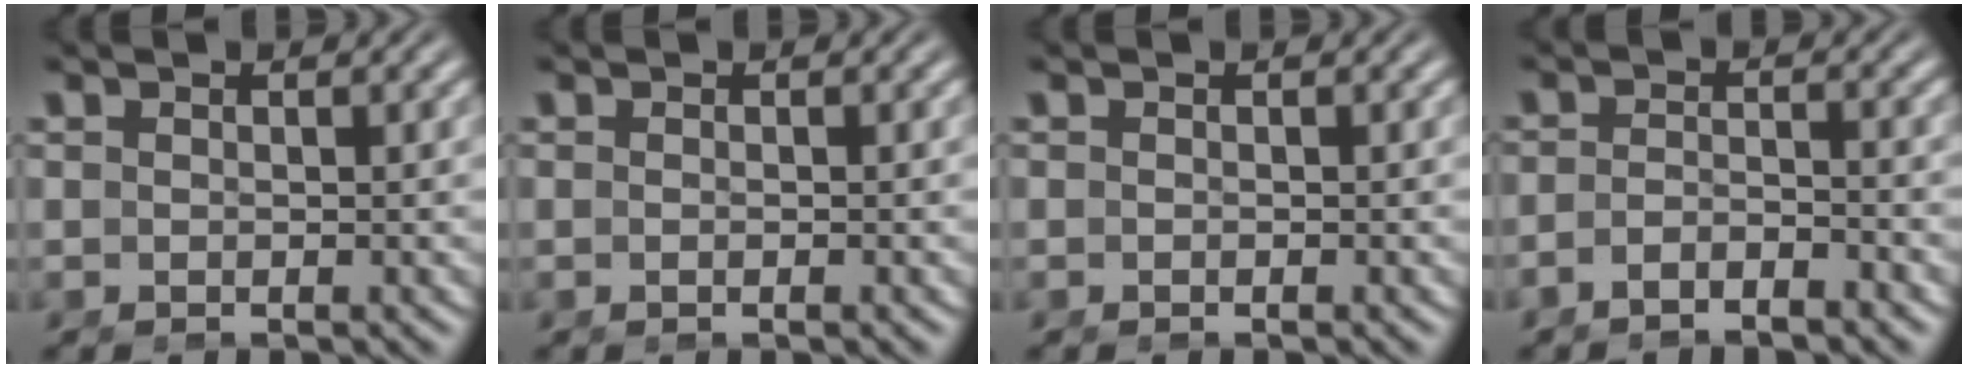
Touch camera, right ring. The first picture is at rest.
{"total": 0.5, "force": [-0.3, -0.2, 0.3], "torque": [-0.005, 0.002, -0.008]}
{"total": 0.0}
{"total": 2.7, "force": [-2.5, 0.4, 1.0], "torque": [-0.017, -0.007, -0.042]}